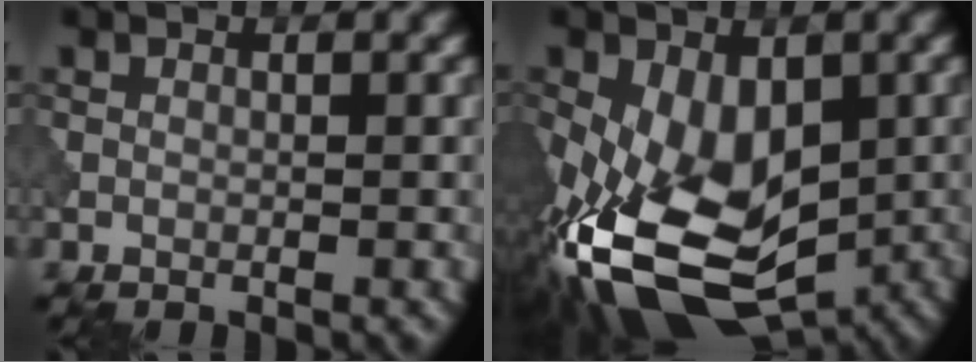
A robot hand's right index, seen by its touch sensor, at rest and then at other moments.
{"total": 13.7, "force": [-3.9, 8.1, 10.2], "torque": [-0.215, -0.048, -0.053]}